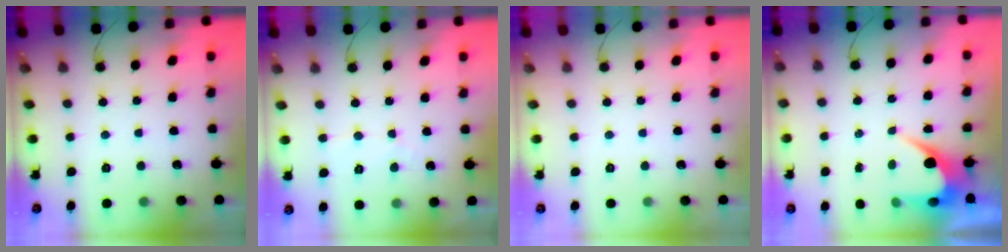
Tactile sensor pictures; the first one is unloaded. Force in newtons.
{"total": 2.4, "press": 2.4, "slide": 0.2}
{"total": 0.0}
{"total": 6.2, "press": 6.2, "slide": 0.2}